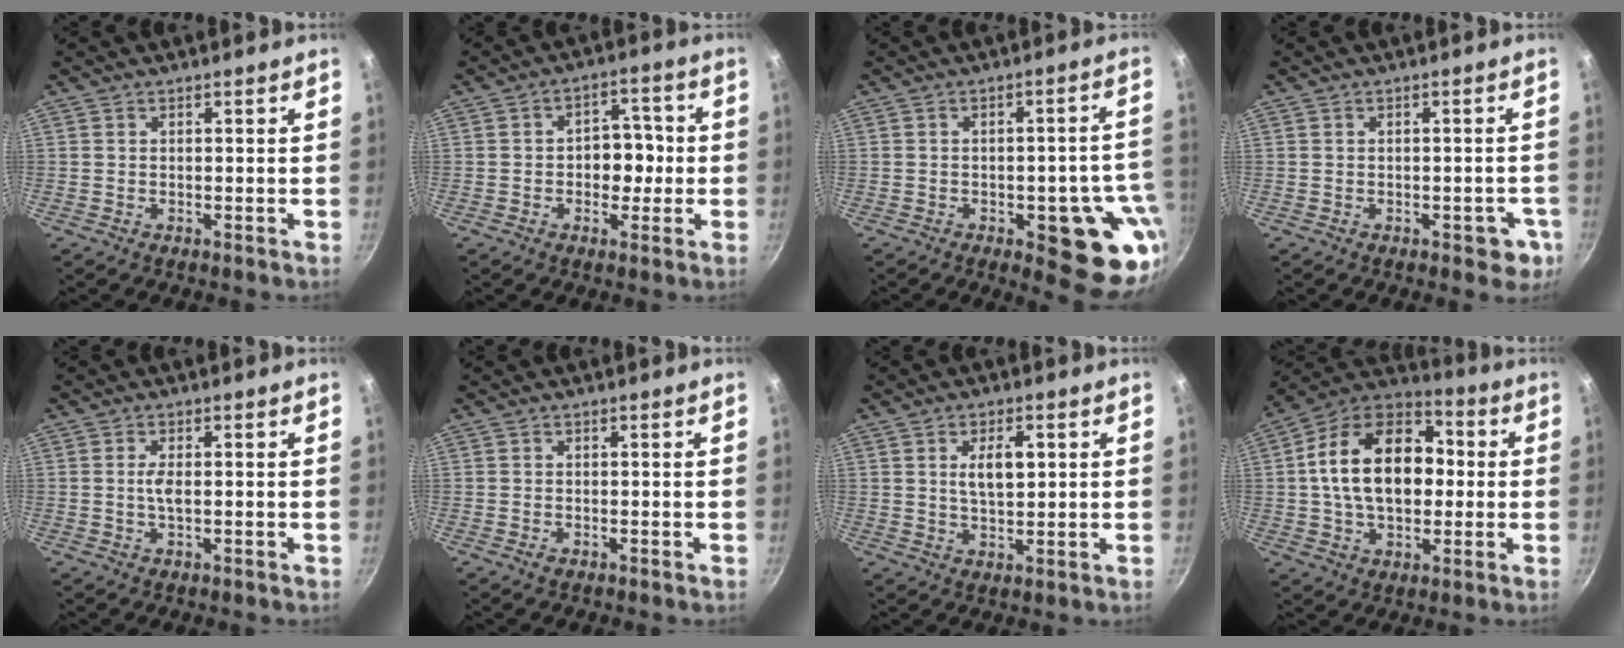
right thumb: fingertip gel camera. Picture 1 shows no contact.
{"total": 7.0, "force": [-0.8, 5.3, 4.6], "torque": [-0.006, 0.019, -0.015]}
{"total": 15.8, "force": [-5.0, 6.7, 13.5], "torque": [-0.096, 0.013, -0.060]}
{"total": 4.7, "force": [-1.6, 2.7, 3.4], "torque": [-0.012, 0.016, -0.011]}
{"total": 2.3, "force": [0.0, 0.8, 2.2], "torque": [-0.050, 0.001, -0.004]}
{"total": 0.8, "force": [-0.4, 0.5, 0.5], "torque": [-0.007, 0.001, -0.006]}
{"total": 6.1, "force": [1.5, 3.0, 5.1], "torque": [-0.076, -0.005, 0.028]}
{"total": 20.7, "force": [1.1, 13.9, 15.3], "torque": [-0.225, 0.034, 0.005]}